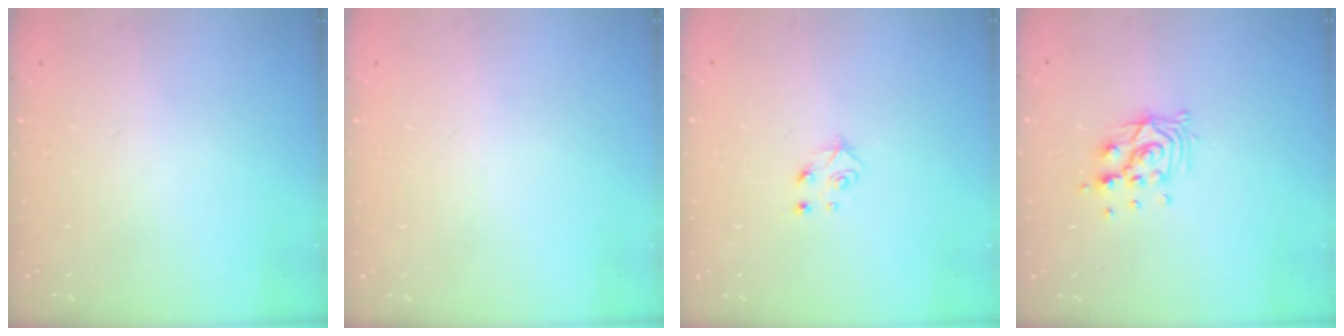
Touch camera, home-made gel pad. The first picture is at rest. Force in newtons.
{"total": 0.0}
{"total": 5.2, "press": 5.1, "slide": 0.7}
{"total": 9.3, "press": 9.3, "slide": 0.6}